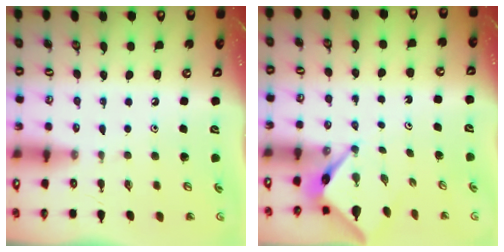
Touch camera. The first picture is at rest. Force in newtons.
{"total": 3.9, "press": 3.9, "slide": 0.3}